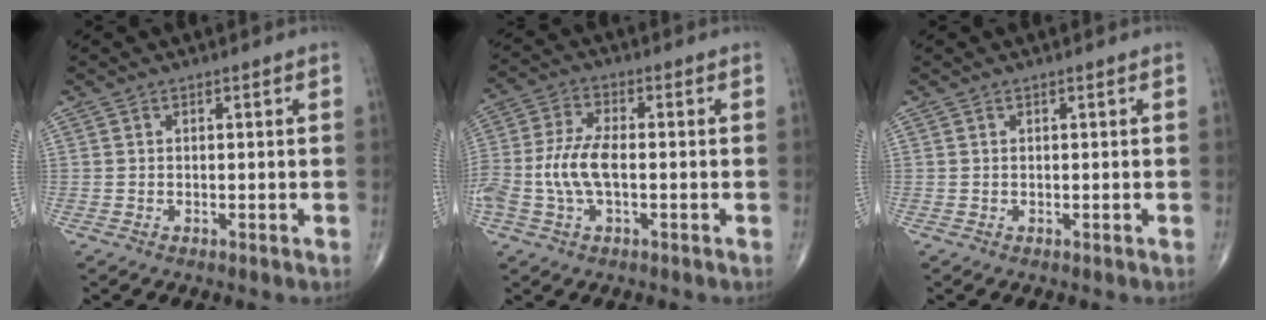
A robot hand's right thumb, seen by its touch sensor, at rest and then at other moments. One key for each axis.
{"total": 8.9, "fx": -1.4, "fy": 4.2, "fz": 7.8, "tx": -0.185, "ty": 0.020, "tz": -0.030}
{"total": 0.0}